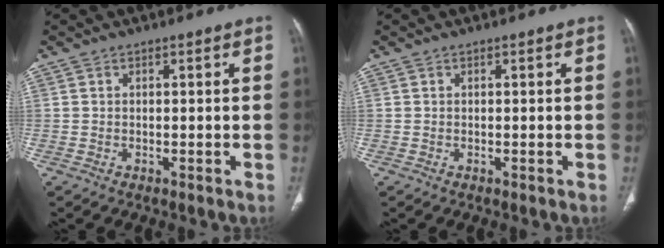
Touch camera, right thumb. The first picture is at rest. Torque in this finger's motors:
{"motor_torque": [0.00, 0.00, 0.01, -0.01, 0.00]}